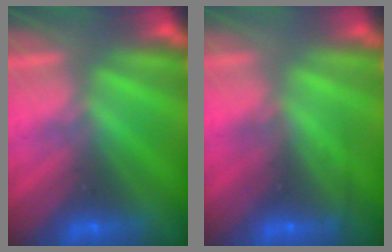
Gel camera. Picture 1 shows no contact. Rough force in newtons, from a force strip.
{"total": 2.4}